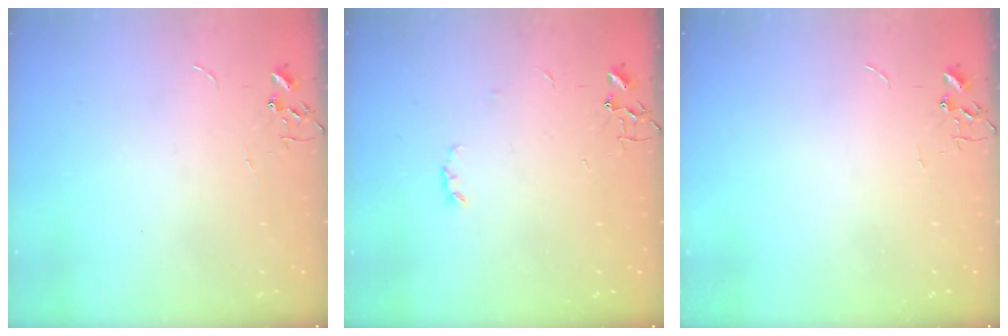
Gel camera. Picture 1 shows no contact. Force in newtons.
{"total": 2.9, "press": 2.8, "slide": 0.5}
{"total": 0.0}